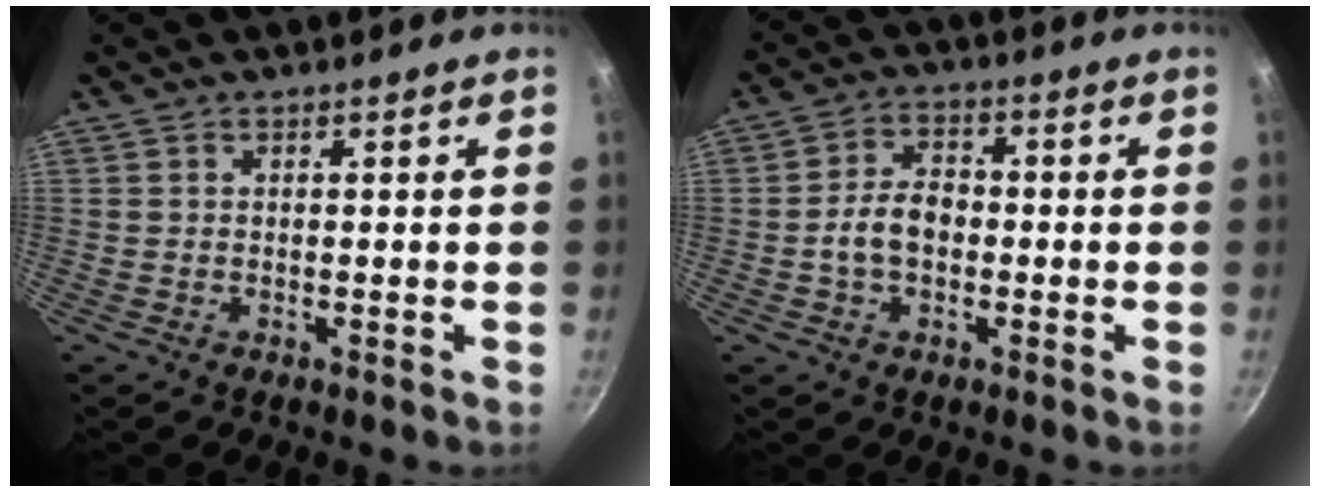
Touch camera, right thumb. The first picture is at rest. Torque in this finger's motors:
{"motor_torque": [1.04, 1.42, 0.76, -0.14, 0.06]}